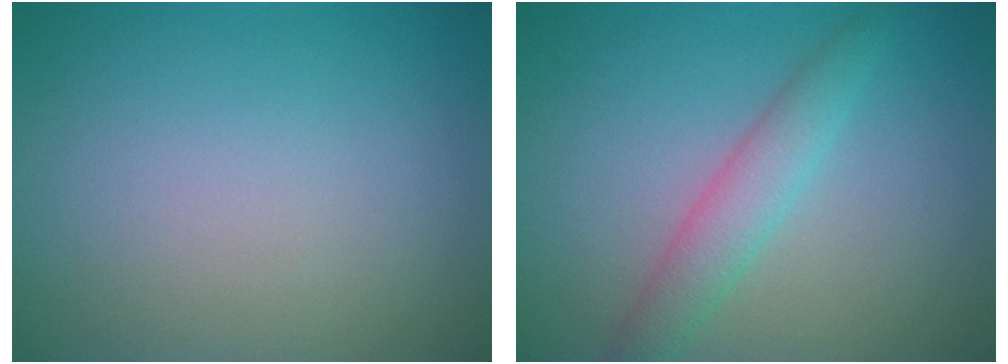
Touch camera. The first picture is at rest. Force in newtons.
{"total": 2.9, "press": 2.9, "slide": 0.1}